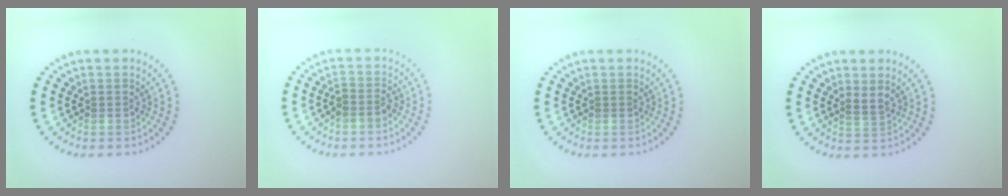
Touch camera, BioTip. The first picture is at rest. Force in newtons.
{"total": 1.5, "press": 1.3, "slide": 0.8}
{"total": 0.0}
{"total": 1.1, "press": 0.8, "slide": 0.8}